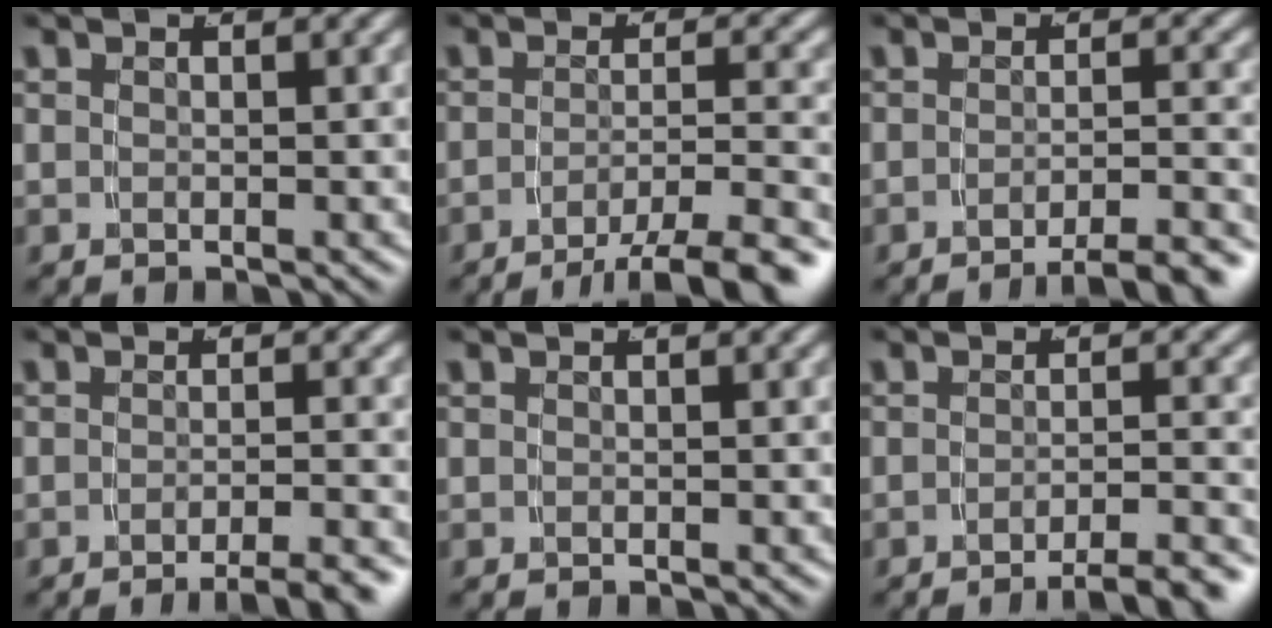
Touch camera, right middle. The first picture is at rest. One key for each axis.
{"total": 7.5, "fx": -5.5, "fy": 2.0, "fz": 4.6, "tx": -0.061, "ty": -0.020, "tz": -0.072}
{"total": 5.4, "fx": -4.5, "fy": 0.8, "fz": 2.8, "tx": -0.026, "ty": -0.010, "tz": -0.067}
{"total": 4.0, "fx": -3.2, "fy": 0.4, "fz": 2.4, "tx": -0.021, "ty": -0.002, "tz": -0.050}
{"total": 0.0}
{"total": 4.8, "fx": -4.0, "fy": 0.6, "fz": 2.6, "tx": -0.025, "ty": -0.008, "tz": -0.060}